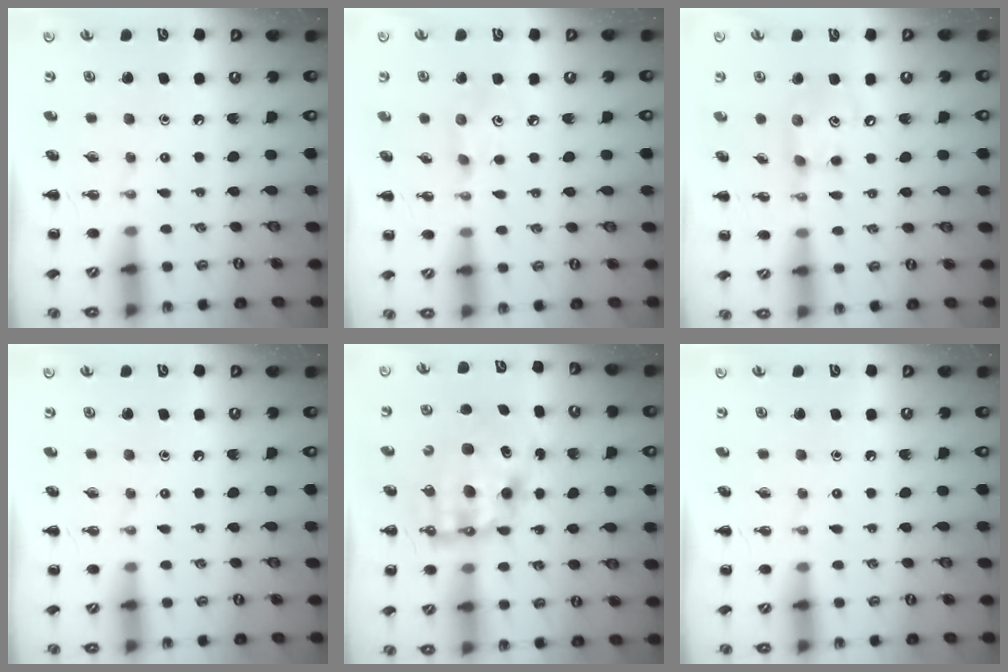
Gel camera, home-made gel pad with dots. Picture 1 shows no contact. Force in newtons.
{"total": 3.3, "press": 3.2, "slide": 0.8}
{"total": 7.9, "press": 7.8, "slide": 1.1}
{"total": 0.0}
{"total": 11.0, "press": 10.7, "slide": 2.7}
{"total": 0.0}